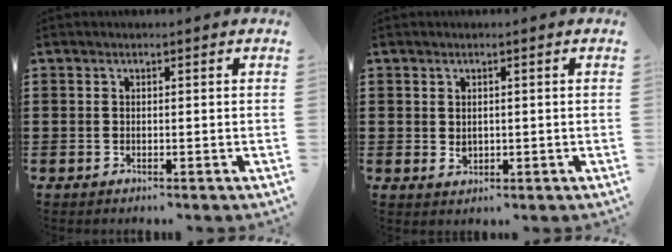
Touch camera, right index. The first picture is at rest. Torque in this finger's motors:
{"motor_torque": [0.00, 2.14, 0.15, 0.03]}